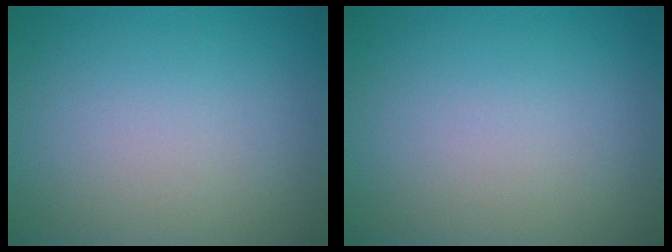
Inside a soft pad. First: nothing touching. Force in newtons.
{"total": 0.0}